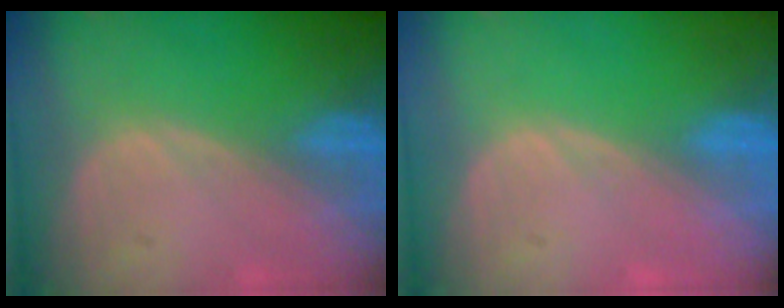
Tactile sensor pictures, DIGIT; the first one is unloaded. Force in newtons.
{"total": 0.0}